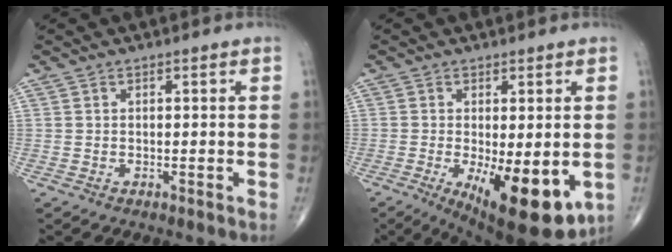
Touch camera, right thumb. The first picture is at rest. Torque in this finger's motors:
{"motor_torque": [0.19, 1.67, 0.36, -0.25, 0.12]}